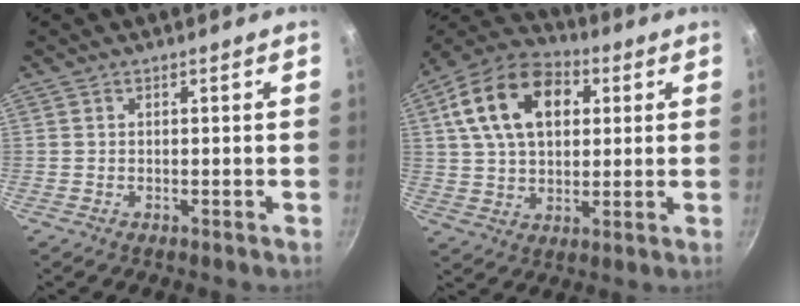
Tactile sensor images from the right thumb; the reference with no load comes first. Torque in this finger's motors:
{"motor_torque": [-0.73, 2.81, 1.58, 0.73, 0.26]}